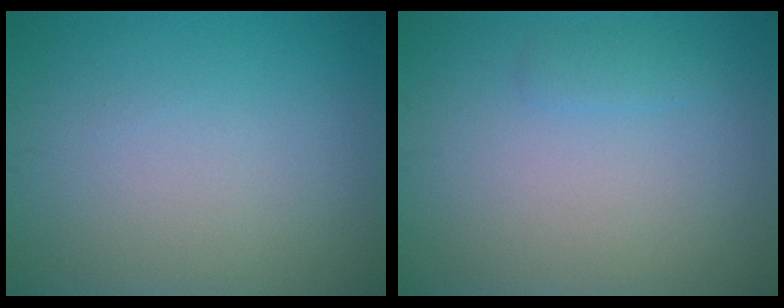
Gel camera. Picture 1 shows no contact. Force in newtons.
{"total": 0.8, "press": 0.8, "slide": 0.1}